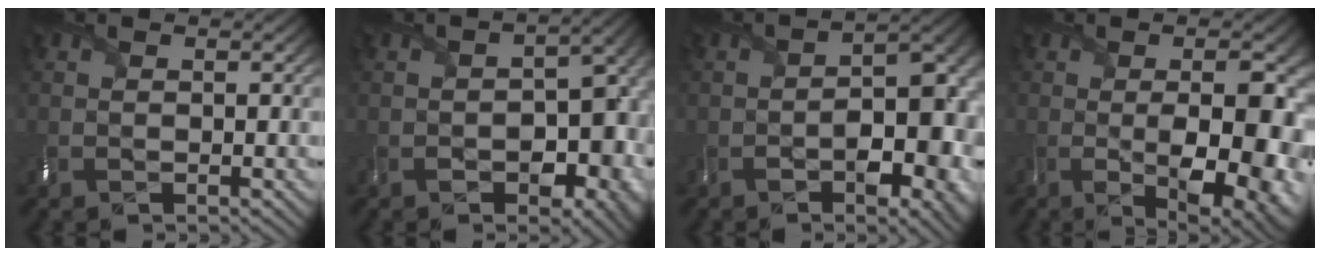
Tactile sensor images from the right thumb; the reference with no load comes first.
{"total": 9.7, "force": [-2.8, 6.1, 7.1], "torque": [-0.095, -0.029, -0.027]}
{"total": 10.8, "force": [-3.7, 5.3, 8.7], "torque": [-0.121, -0.017, -0.054]}
{"total": 12.0, "force": [-1.7, 5.2, 10.7], "torque": [-0.134, -0.018, -0.018]}